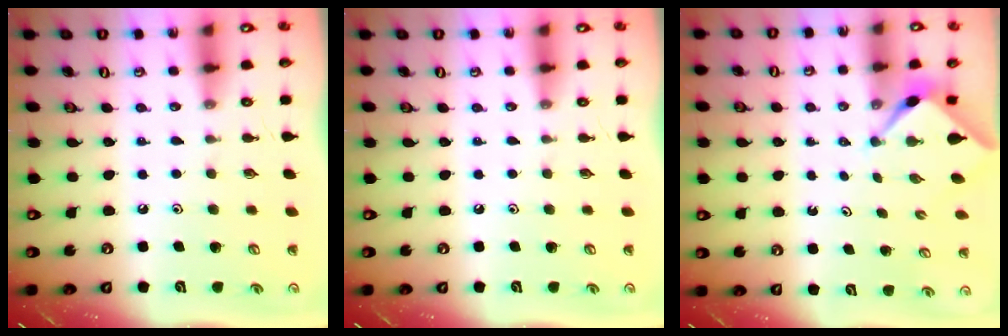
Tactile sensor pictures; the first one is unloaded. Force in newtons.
{"total": 0.0}
{"total": 2.2, "press": 2.2, "slide": 0.2}